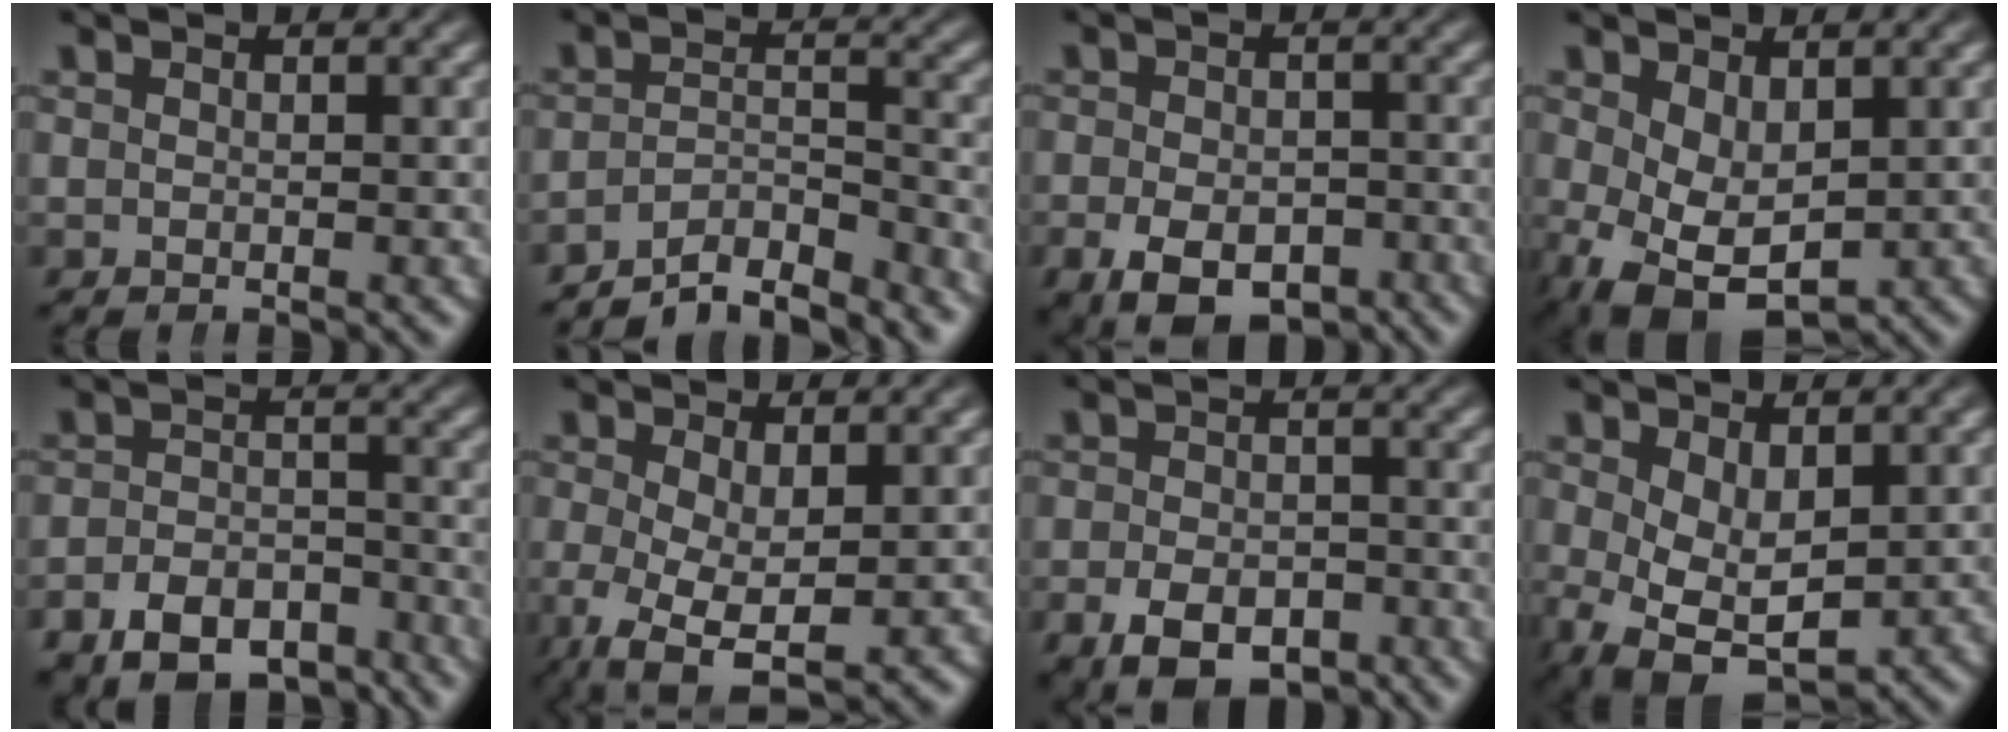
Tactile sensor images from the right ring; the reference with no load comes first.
{"total": 7.5, "force": [-6.8, 2.3, 2.3], "torque": [-0.037, -0.030, -0.103]}
{"total": 6.2, "force": [-3.7, 3.7, 3.2], "torque": [-0.051, -0.032, -0.047]}
{"total": 7.5, "force": [-3.5, 4.9, 4.5], "torque": [-0.105, -0.062, -0.029]}
{"total": 8.0, "force": [-6.4, 4.2, 2.5], "torque": [-0.029, -0.025, -0.101]}
{"total": 6.9, "force": [-3.4, 3.6, 4.8], "torque": [-0.112, -0.067, -0.025]}
{"total": 5.6, "force": [-3.7, 3.2, 2.7], "torque": [-0.035, -0.023, -0.053]}
{"total": 7.6, "force": [-2.8, 5.6, 4.2], "torque": [-0.097, -0.061, -0.028]}